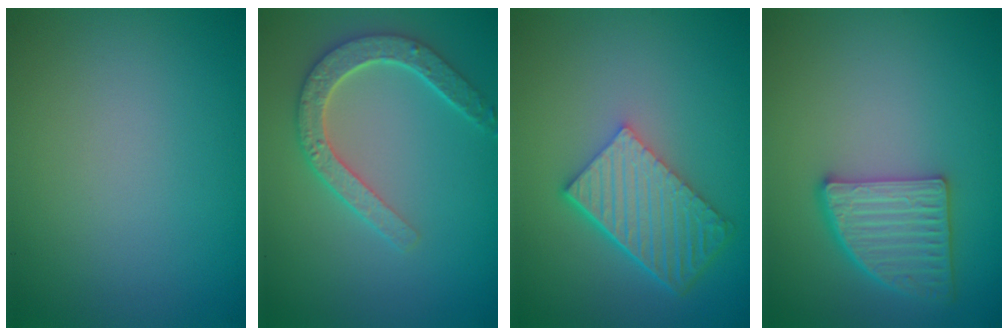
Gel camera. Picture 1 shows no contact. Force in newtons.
{"total": 4.0, "press": 3.5, "slide": 2.1}
{"total": 6.3, "press": 4.5, "slide": 4.4}
{"total": 4.2, "press": 3.9, "slide": 1.6}